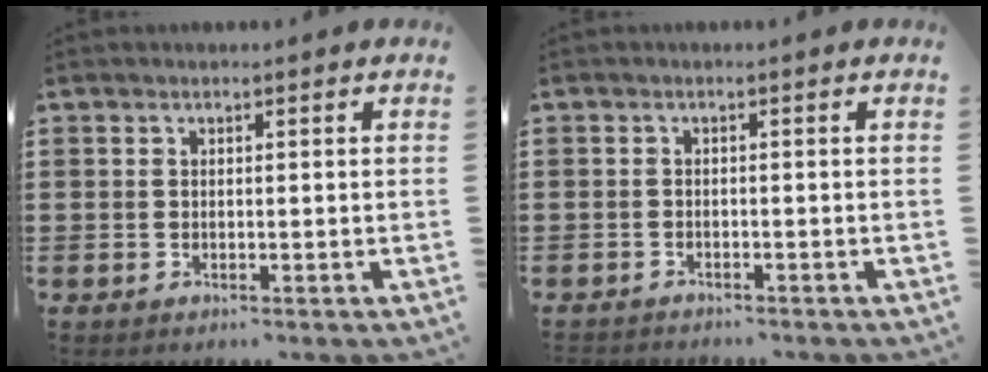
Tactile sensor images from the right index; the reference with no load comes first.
{"total": 1.1, "force": [-1.0, 0.2, -0.1], "torque": [-0.002, 0.003, -0.023]}